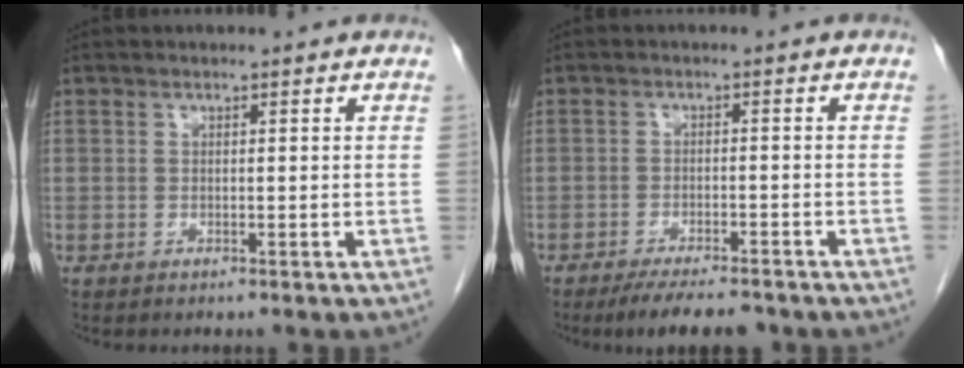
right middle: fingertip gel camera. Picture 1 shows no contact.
{"total": 7.6, "force": [-6.5, 1.4, 3.7], "torque": [-0.054, -0.013, -0.099]}